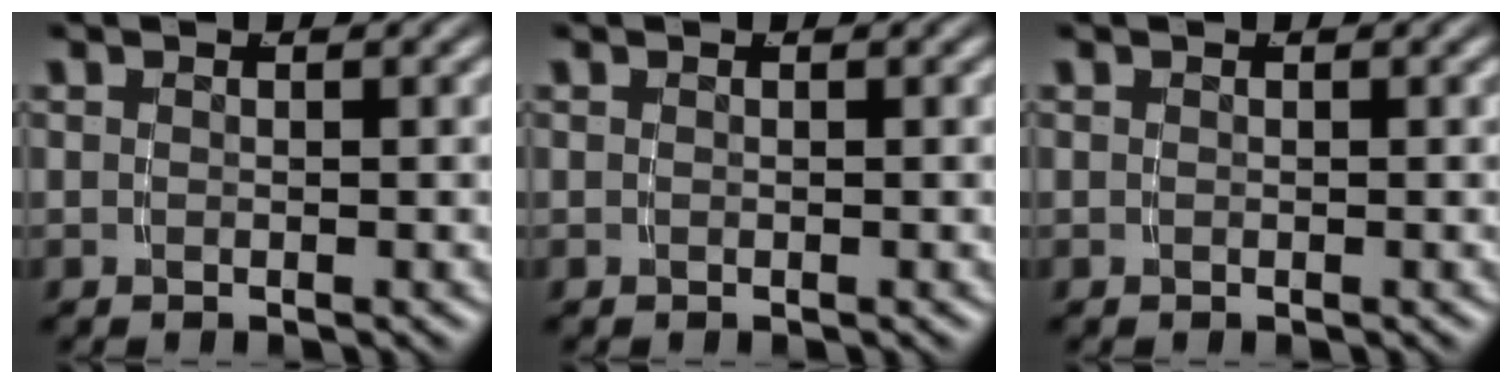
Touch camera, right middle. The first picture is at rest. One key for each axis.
{"total": 0.0}
{"total": 0.0}